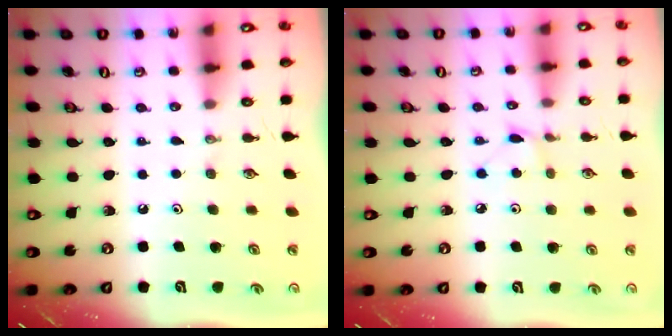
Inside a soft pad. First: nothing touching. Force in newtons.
{"total": 3.0, "press": 3.0, "slide": 0.5}